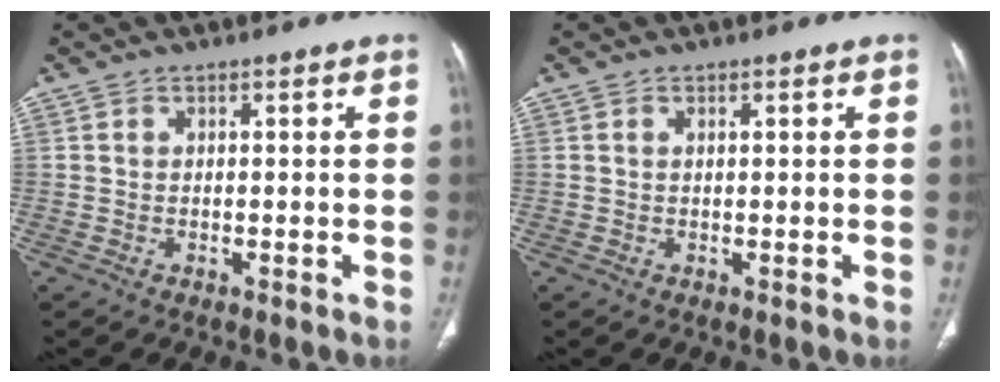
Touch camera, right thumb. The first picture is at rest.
{"total": 0.5, "force": [0.3, 0.2, 0.4], "torque": [-0.011, 0.003, 0.006]}